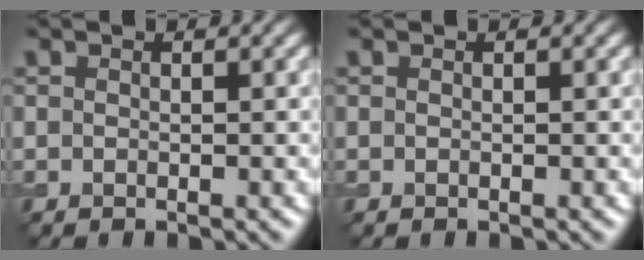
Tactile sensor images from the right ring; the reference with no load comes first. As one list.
[{"total": 0.0}]